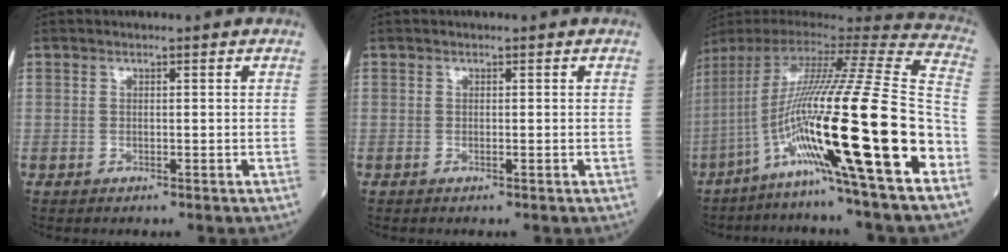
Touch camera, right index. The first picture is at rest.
{"total": 0.0}
{"total": 29.9, "force": [-9.8, -0.4, 28.3], "torque": [-0.467, -0.039, -0.190]}